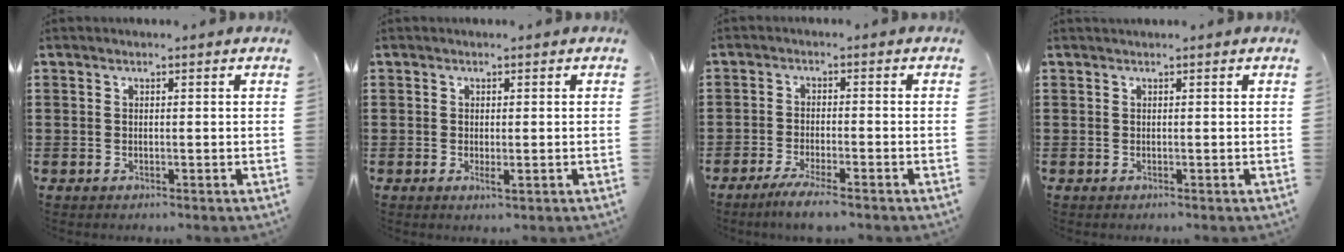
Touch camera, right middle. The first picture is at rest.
{"total": 1.3, "force": [0.2, 0.3, 1.3], "torque": [-0.025, -0.002, 0.003]}
{"total": 3.5, "force": [-2.8, 0.0, 2.2], "torque": [-0.041, -0.007, -0.052]}
{"total": 0.6, "force": [0.5, -0.1, 0.2], "torque": [-0.002, 0.001, 0.010]}